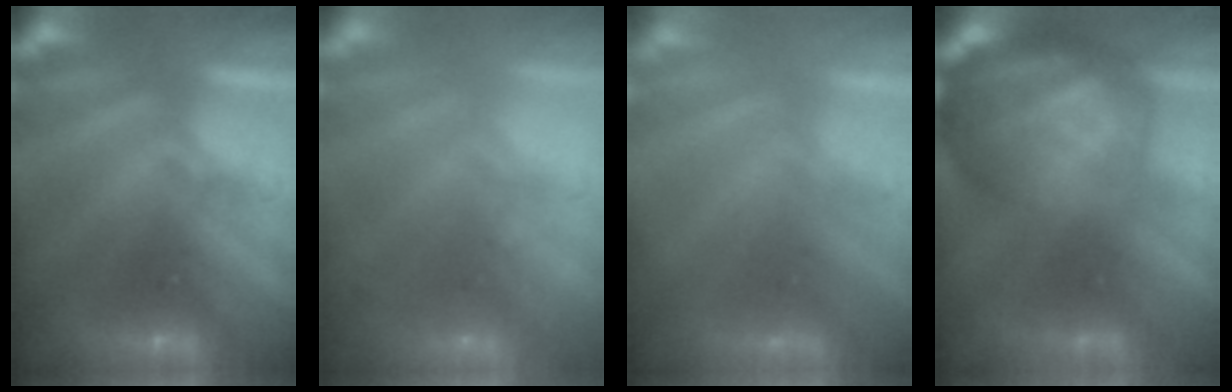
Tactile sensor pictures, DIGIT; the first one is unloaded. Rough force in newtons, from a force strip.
{"total": 7.9}
{"total": 7.6}
{"total": 5.7}